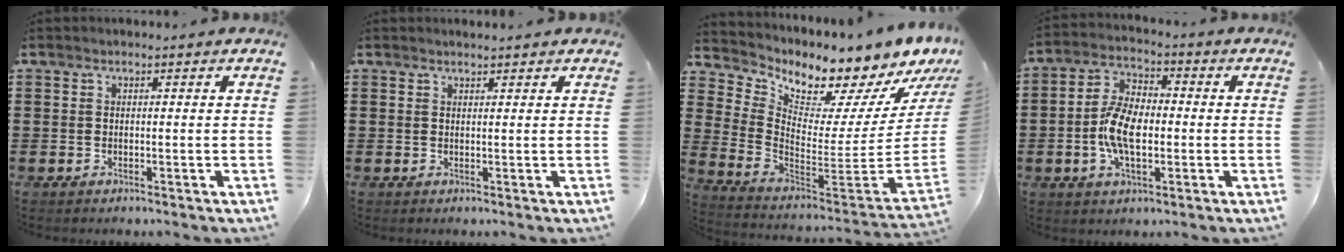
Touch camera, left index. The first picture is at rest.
{"total": 1.0, "force": [1.0, 0.2, 0.2], "torque": [-0.005, 0.002, 0.019]}
{"total": 5.6, "force": [5.1, 1.4, 1.8], "torque": [-0.061, -0.075, 0.078]}
{"total": 8.0, "force": [-1.2, 4.2, 6.7], "torque": [-0.153, 0.005, -0.031]}